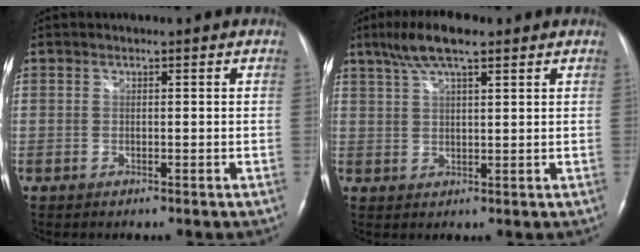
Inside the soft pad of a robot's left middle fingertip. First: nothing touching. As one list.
[{"total": 7.6, "force": [5.1, 1.5, 5.4], "torque": [-0.108, 0.020, 0.091]}]